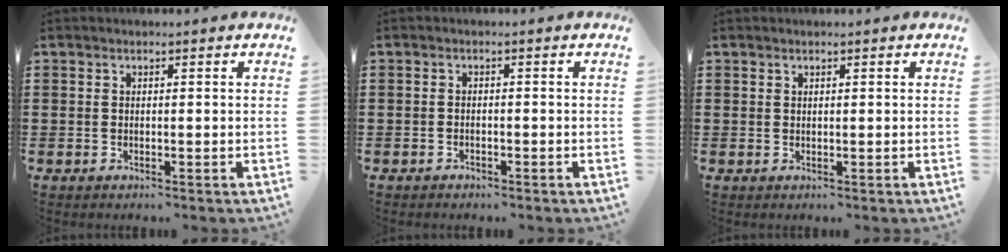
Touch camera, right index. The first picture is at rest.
{"total": 0.9, "force": [-0.8, 0.3, 0.0], "torque": [-0.004, 0.001, -0.017]}
{"total": 0.0}